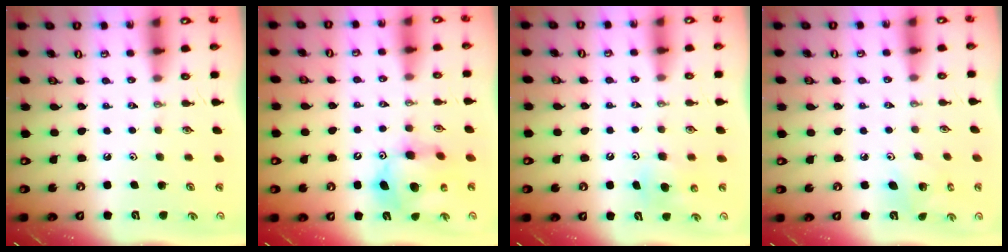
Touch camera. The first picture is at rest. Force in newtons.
{"total": 12.7, "press": 12.6, "slide": 1.2}
{"total": 5.6, "press": 5.5, "slide": 1.1}
{"total": 4.6, "press": 4.6, "slide": 0.1}